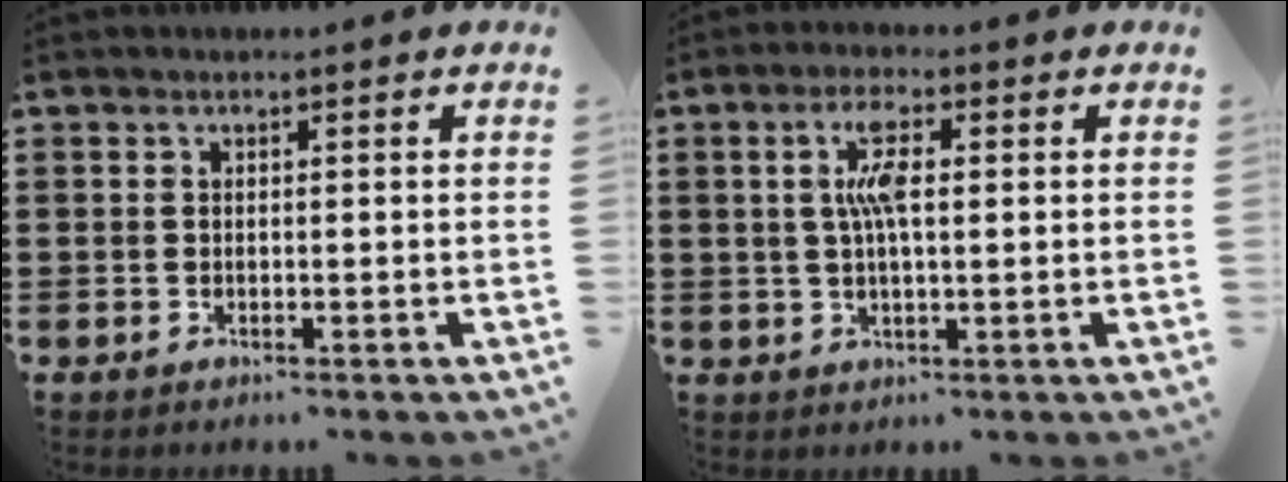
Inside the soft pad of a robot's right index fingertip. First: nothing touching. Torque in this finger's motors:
{"motor_torque": [0.41, -0.18, 0.20, 0.11]}